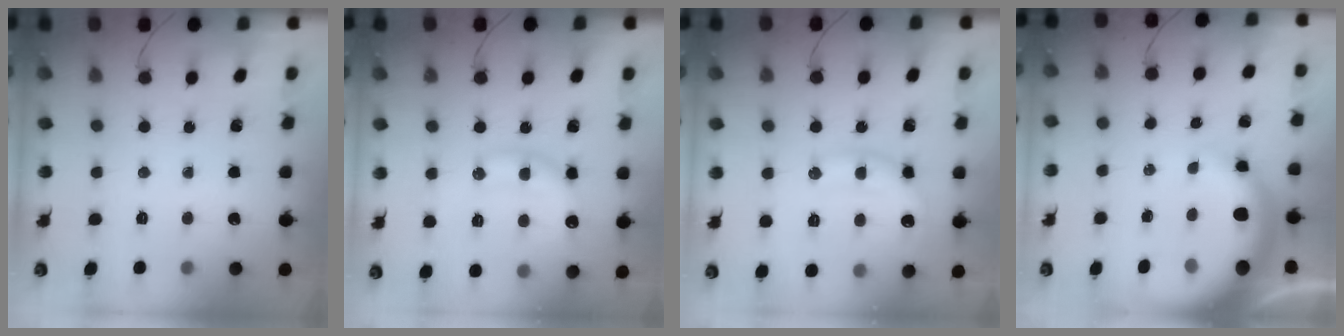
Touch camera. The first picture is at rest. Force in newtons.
{"total": 15.2, "press": 15.1, "slide": 0.9}
{"total": 11.6, "press": 11.6, "slide": 0.6}
{"total": 11.7, "press": 11.4, "slide": 2.6}